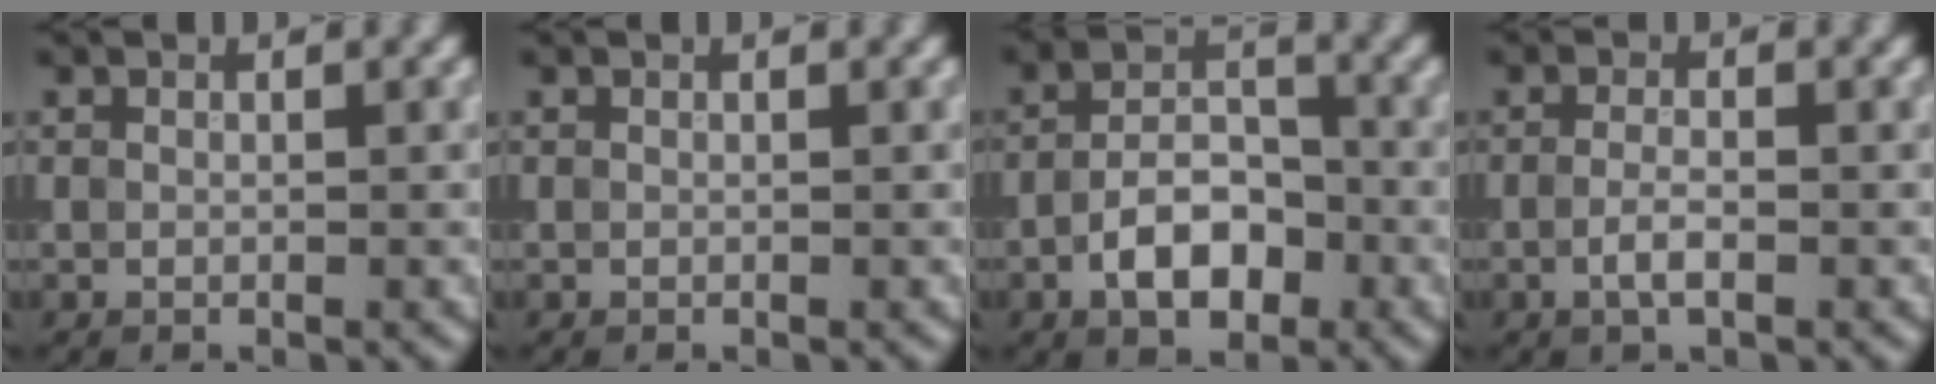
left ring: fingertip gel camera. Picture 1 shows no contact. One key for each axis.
{"total": 0.0}
{"total": 5.2, "fx": -2.1, "fy": 2.8, "fz": 3.8, "tx": -0.060, "ty": 0.007, "tz": -0.040}
{"total": 1.8, "fx": -0.6, "fy": 0.6, "fz": 1.6, "tx": -0.035, "ty": -0.001, "tz": -0.015}